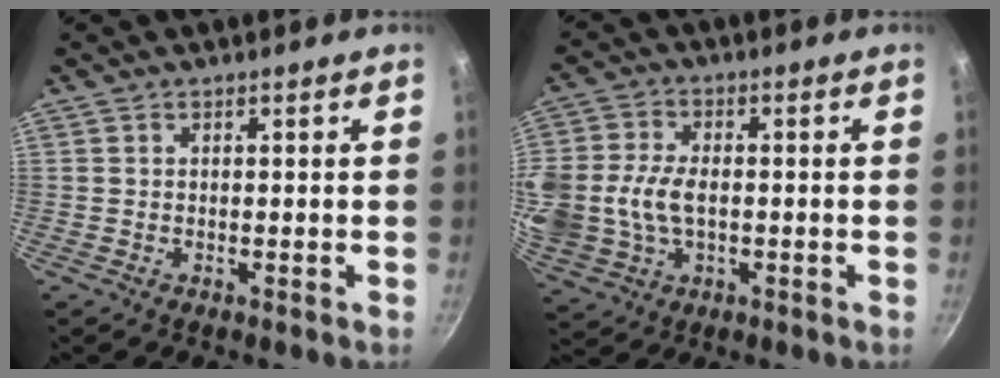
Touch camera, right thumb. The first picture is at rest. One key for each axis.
{"total": 16.6, "fx": -1.0, "fy": 11.9, "fz": 11.4, "tx": -0.268, "ty": 0.020, "tz": -0.015}